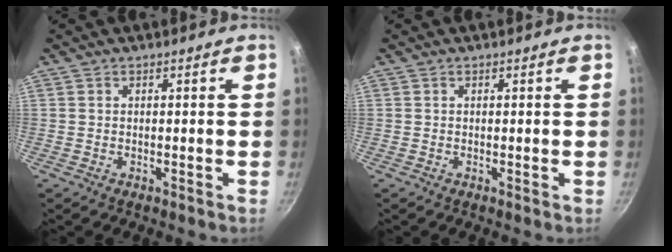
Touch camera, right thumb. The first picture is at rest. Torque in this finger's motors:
{"motor_torque": [1.80, 1.48, 0.31, -0.09, -0.03]}